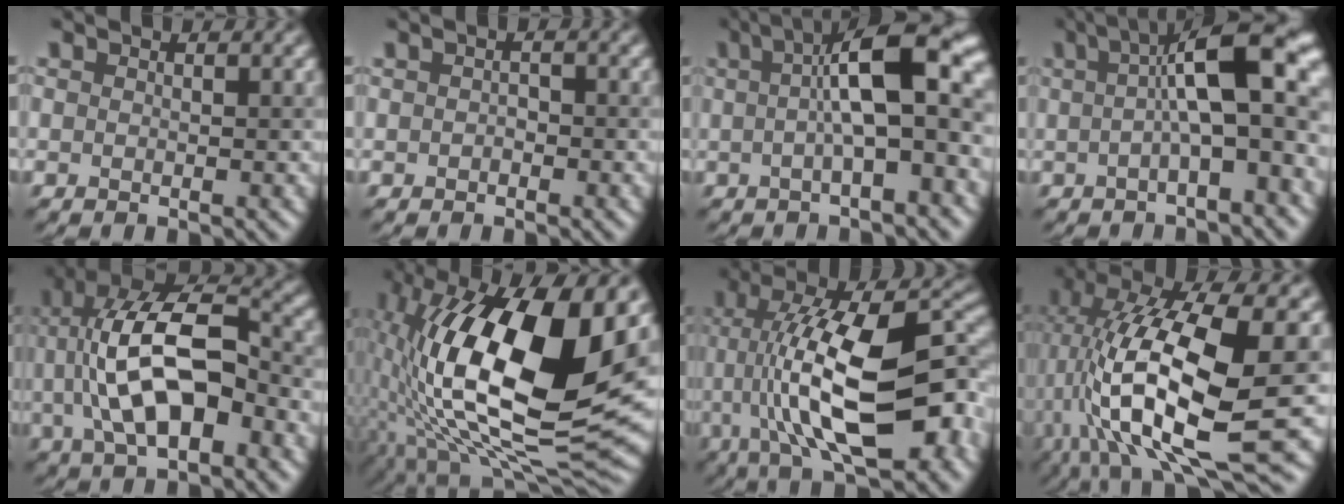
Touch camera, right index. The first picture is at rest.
{"total": 0.5, "force": [-0.2, 0.4, 0.3], "torque": [-0.003, 0.005, -0.003]}
{"total": 8.9, "force": [0.7, 2.3, 8.6], "torque": [-0.113, 0.030, 0.004]}
{"total": 9.9, "force": [0.6, 2.6, 9.6], "torque": [-0.121, 0.030, 0.001]}
{"total": 11.2, "force": [-1.1, 5.3, 9.8], "torque": [-0.181, 0.025, -0.024]}
{"total": 17.5, "force": [1.8, 6.6, 16.1], "torque": [-0.284, 0.018, 0.026]}
{"total": 14.6, "force": [-1.8, 5.3, 13.4], "torque": [-0.212, 0.025, -0.038]}
{"total": 14.8, "force": [-0.4, 5.5, 13.8], "torque": [-0.263, 0.000, 0.000]}